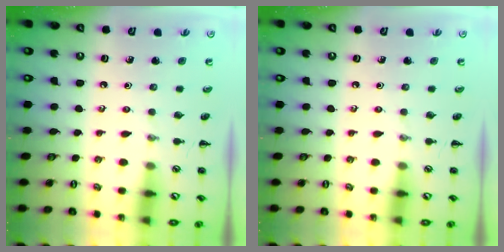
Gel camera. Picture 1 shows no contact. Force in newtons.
{"total": 0.0}